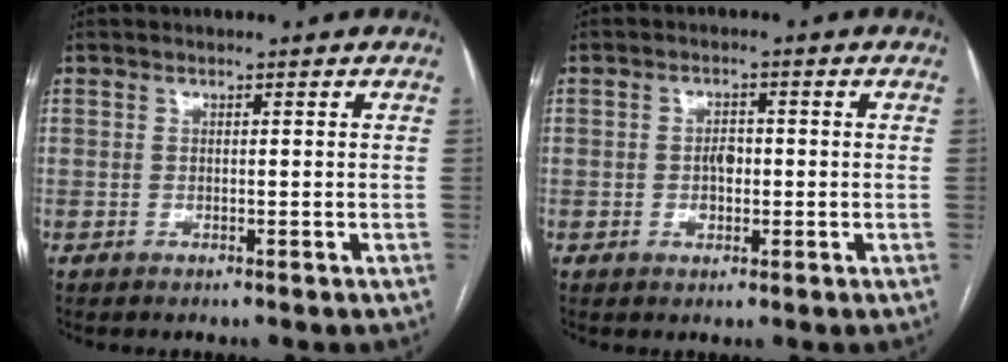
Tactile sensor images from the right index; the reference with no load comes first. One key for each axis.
{"total": 2.6, "fx": -0.4, "fy": 1.8, "fz": 1.9, "tx": -0.028, "ty": 0.004, "tz": -0.005}